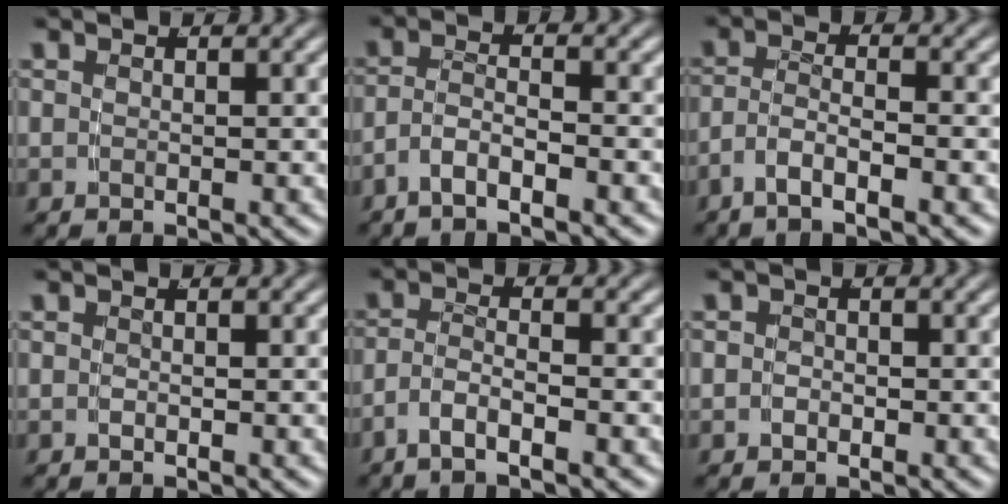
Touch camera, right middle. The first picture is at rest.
{"total": 2.9, "force": [-2.0, 0.9, 2.0], "torque": [-0.046, -0.012, -0.033]}
{"total": 3.0, "force": [-1.9, 0.7, 2.2], "torque": [-0.048, -0.012, -0.030]}
{"total": 0.6, "force": [-0.4, -0.3, 0.2], "torque": [-0.005, -0.001, -0.006]}
{"total": 2.9, "force": [-1.8, 0.6, 2.2], "torque": [-0.048, -0.011, -0.029]}
{"total": 1.0, "force": [-0.6, 0.7, 0.2], "torque": [-0.007, -0.007, -0.010]}